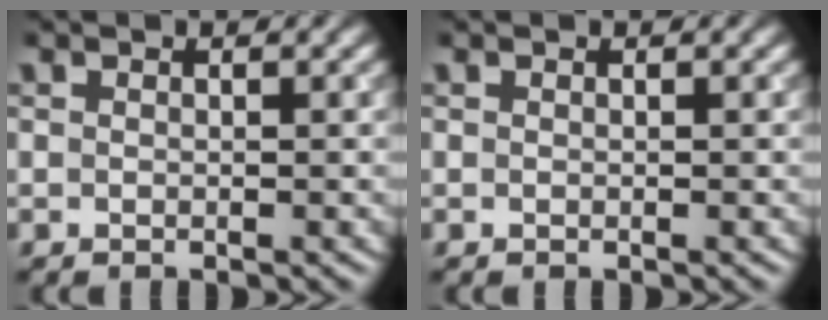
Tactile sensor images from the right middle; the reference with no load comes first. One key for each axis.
{"total": 0.0}